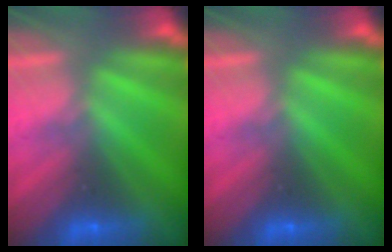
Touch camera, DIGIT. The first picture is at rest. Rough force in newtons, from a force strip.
{"total": 0.0}